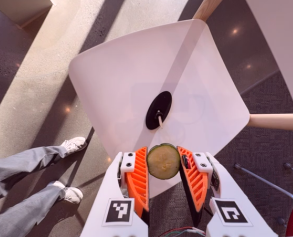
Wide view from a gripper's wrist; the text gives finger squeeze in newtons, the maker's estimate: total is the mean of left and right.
{"total": 9.3, "left": 9.6, "right": 9.0}